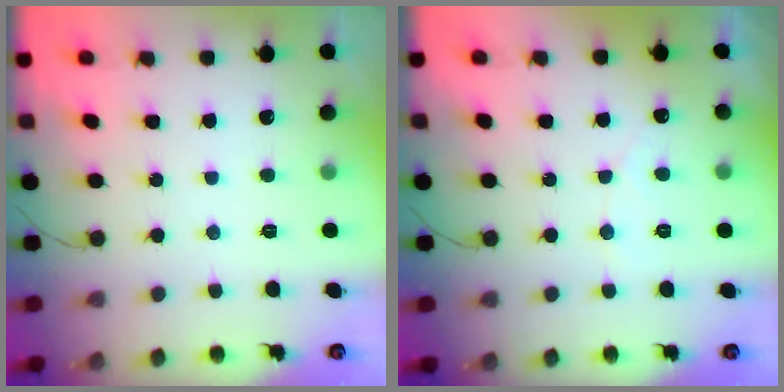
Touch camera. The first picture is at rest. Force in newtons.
{"total": 3.0, "press": 3.0, "slide": 0.1}